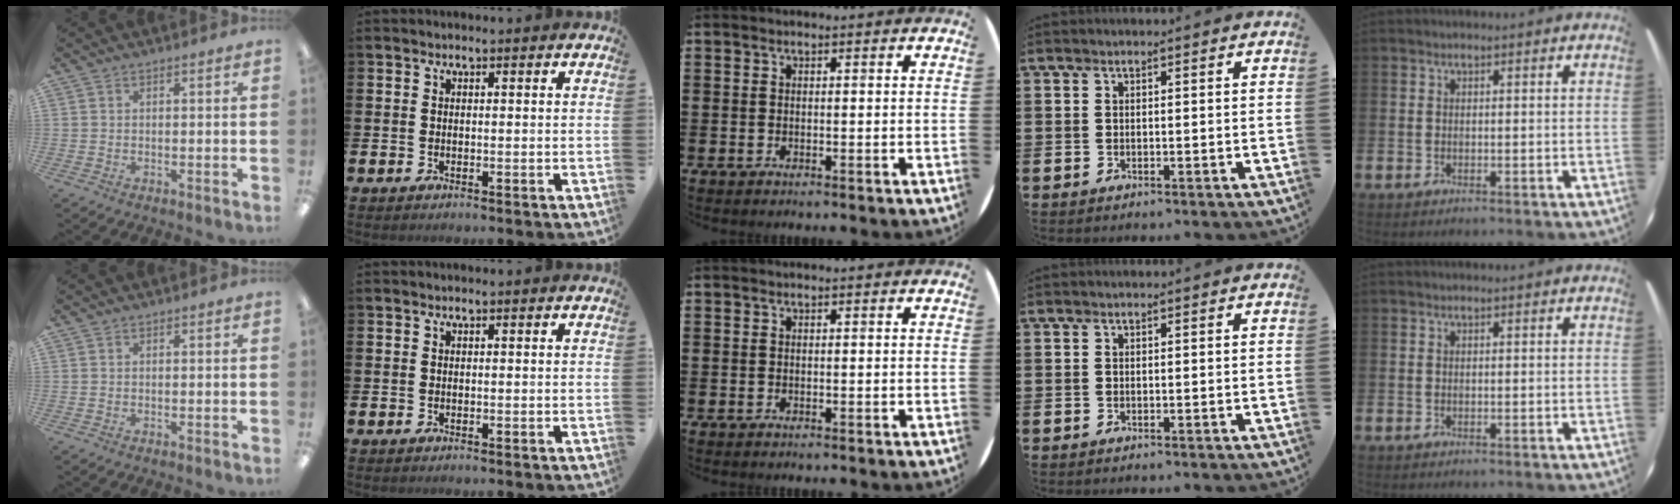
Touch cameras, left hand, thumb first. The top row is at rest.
{}